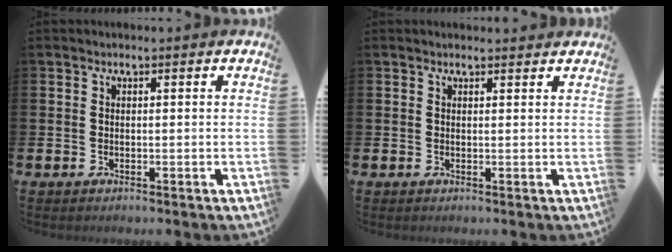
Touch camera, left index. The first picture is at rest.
{"total": 0.8, "force": [0.7, 0.2, 0.2], "torque": [0.007, -0.002, 0.011]}